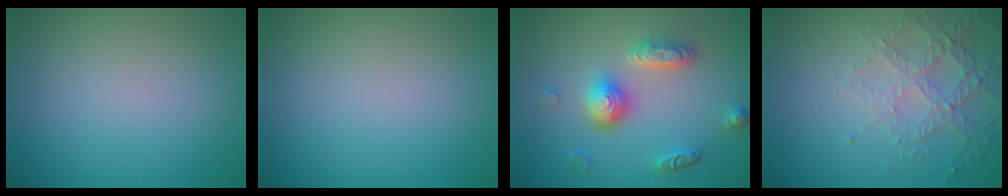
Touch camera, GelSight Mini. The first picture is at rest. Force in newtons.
{"total": 0.0}
{"total": 4.1, "press": 3.4, "slide": 2.4}
{"total": 4.2, "press": 3.2, "slide": 2.7}